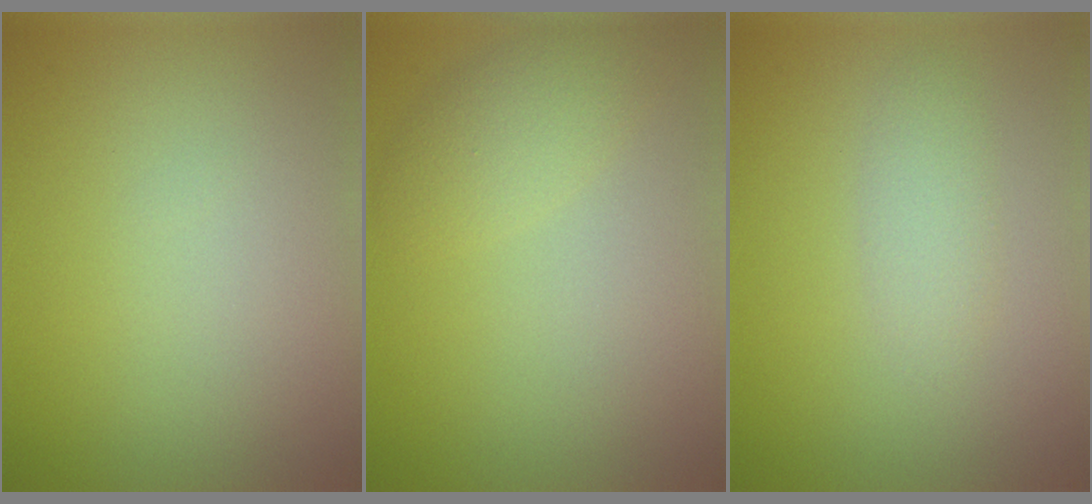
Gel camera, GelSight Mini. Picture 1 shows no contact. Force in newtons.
{"total": 2.3, "press": 2.3, "slide": 0.1}
{"total": 1.7, "press": 1.7, "slide": 0.0}